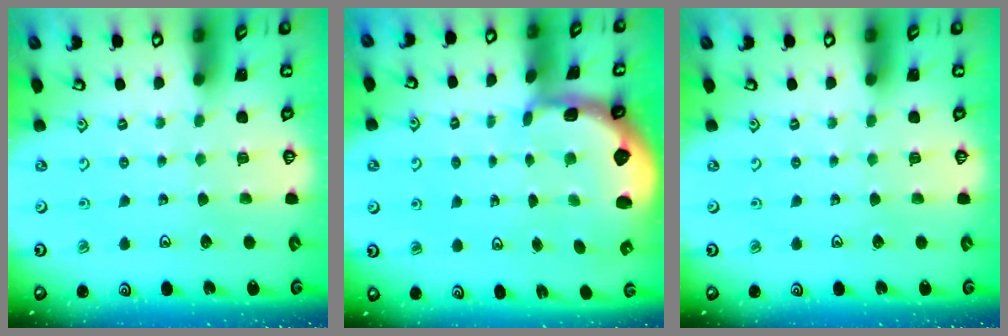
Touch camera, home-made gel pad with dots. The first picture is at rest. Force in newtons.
{"total": 2.3, "press": 1.5, "slide": 1.8}
{"total": 0.0}